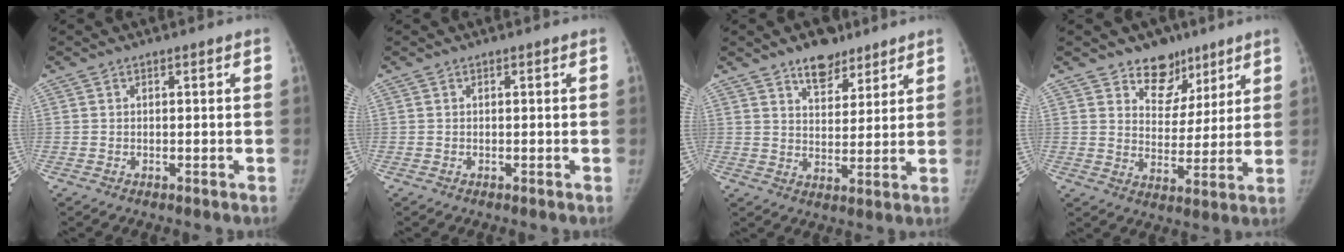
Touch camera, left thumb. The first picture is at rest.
{"total": 0.0}
{"total": 7.9, "force": [5.7, 4.2, 3.6], "torque": [-0.024, -0.036, 0.093]}
{"total": 9.6, "force": [6.7, 6.5, 2.4], "torque": [0.008, -0.041, 0.110]}